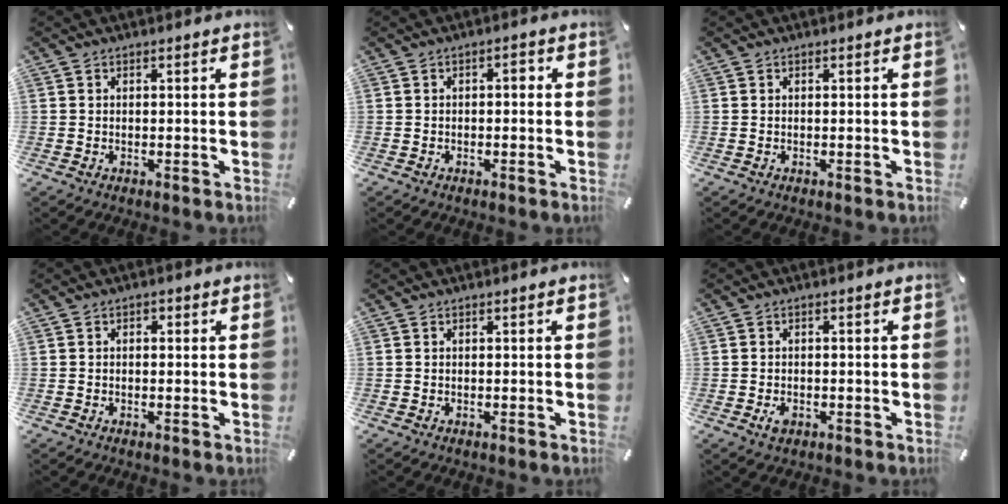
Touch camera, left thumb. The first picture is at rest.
{"total": 1.9, "force": [-0.7, 1.1, 1.3], "torque": [-0.030, 0.009, -0.018]}
{"total": 0.0}
{"total": 0.9, "force": [-0.2, 0.7, 0.4], "torque": [-0.009, 0.004, -0.006]}
{"total": 0.0}
{"total": 2.5, "force": [-0.9, 1.6, 1.6], "torque": [-0.038, 0.002, -0.017]}